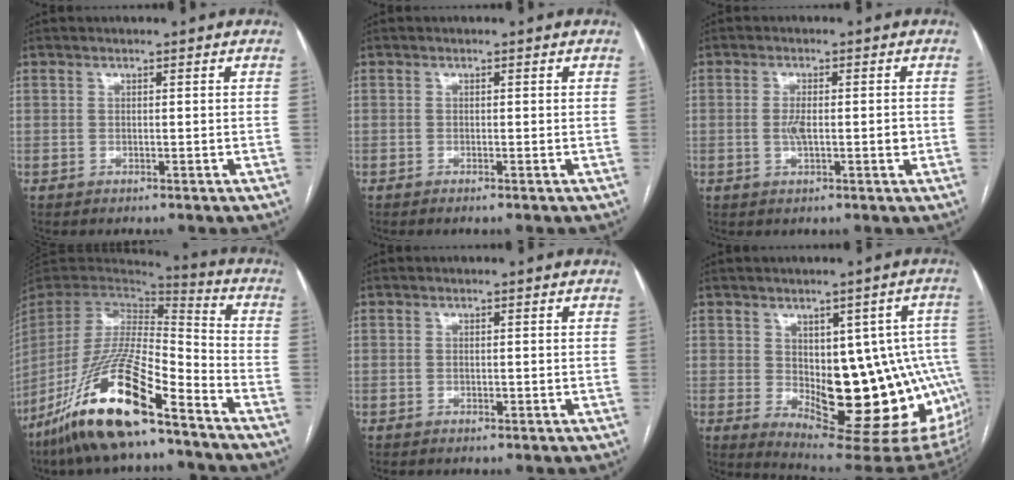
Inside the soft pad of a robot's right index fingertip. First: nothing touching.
{"total": 0.5, "force": [-0.3, -0.1, 0.4], "torque": [-0.008, 0.001, -0.006]}
{"total": 4.1, "force": [-0.3, 1.3, 3.8], "torque": [-0.076, -0.001, -0.006]}
{"total": 20.6, "force": [-13.5, 3.3, 15.2], "torque": [-0.323, -0.043, -0.255]}
{"total": 0.6, "force": [-0.1, 0.3, 0.5], "torque": [-0.010, -0.001, -0.002]}
{"total": 20.7, "force": [-2.2, 8.6, 18.7], "torque": [-0.165, 0.015, -0.002]}